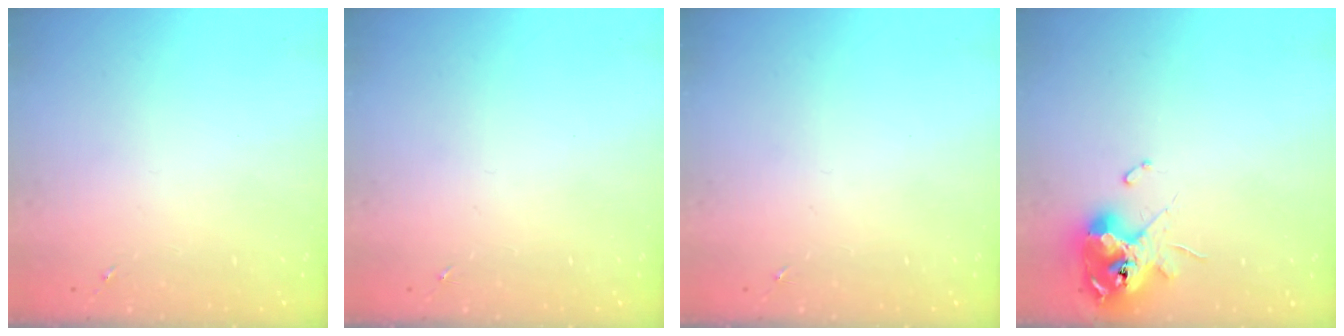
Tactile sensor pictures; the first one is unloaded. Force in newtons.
{"total": 0.0}
{"total": 0.0}
{"total": 12.4, "press": 12.2, "slide": 1.8}